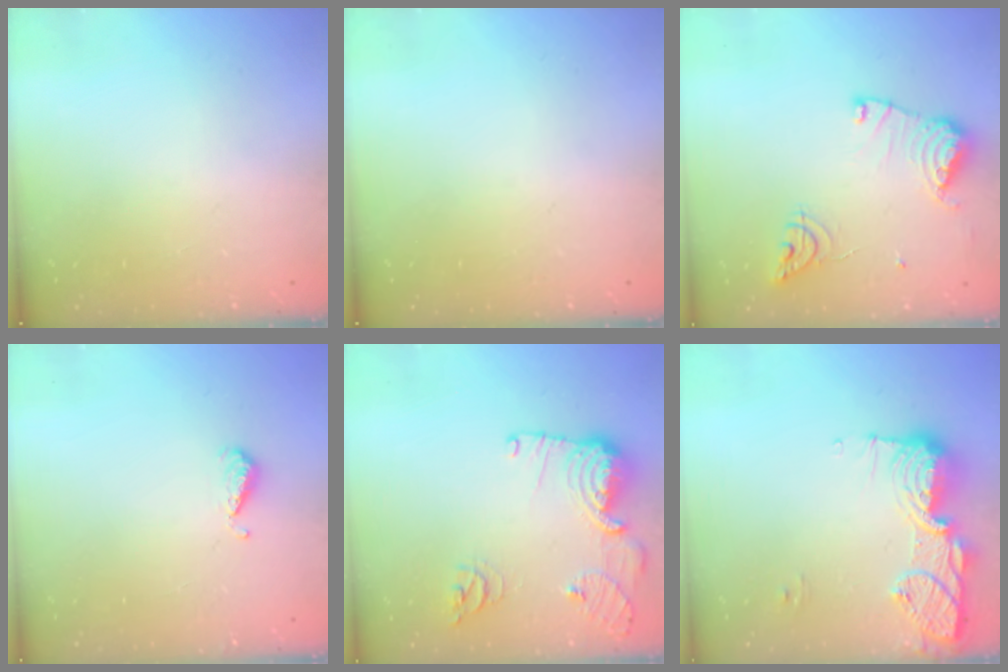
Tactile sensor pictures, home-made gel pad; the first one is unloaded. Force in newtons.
{"total": 0.0}
{"total": 13.4, "press": 13.3, "slide": 1.4}
{"total": 4.8, "press": 4.7, "slide": 0.9}
{"total": 15.2, "press": 14.9, "slide": 2.8}
{"total": 14.7, "press": 14.7, "slide": 1.4}